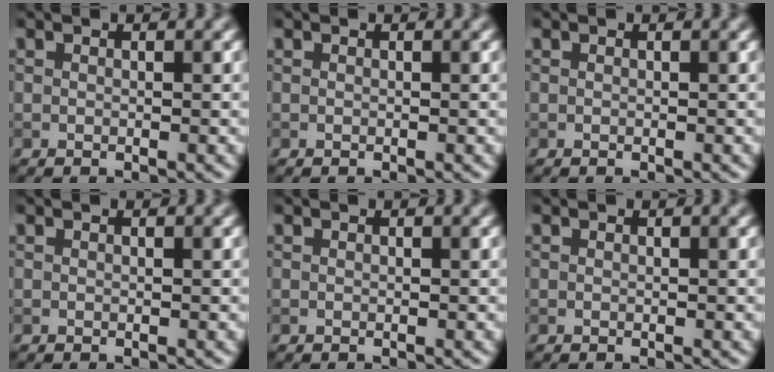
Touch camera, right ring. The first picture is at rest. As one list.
[{"total": 0.0}, {"total": 0.0}, {"total": 0.0}, {"total": 0.0}, {"total": 0.0}]